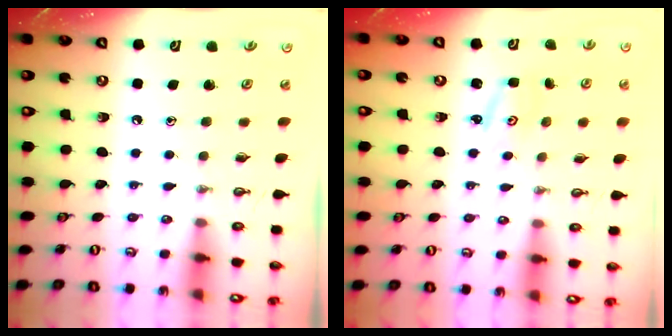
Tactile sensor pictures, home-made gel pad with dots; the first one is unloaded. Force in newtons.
{"total": 1.8, "press": 1.8, "slide": 0.3}